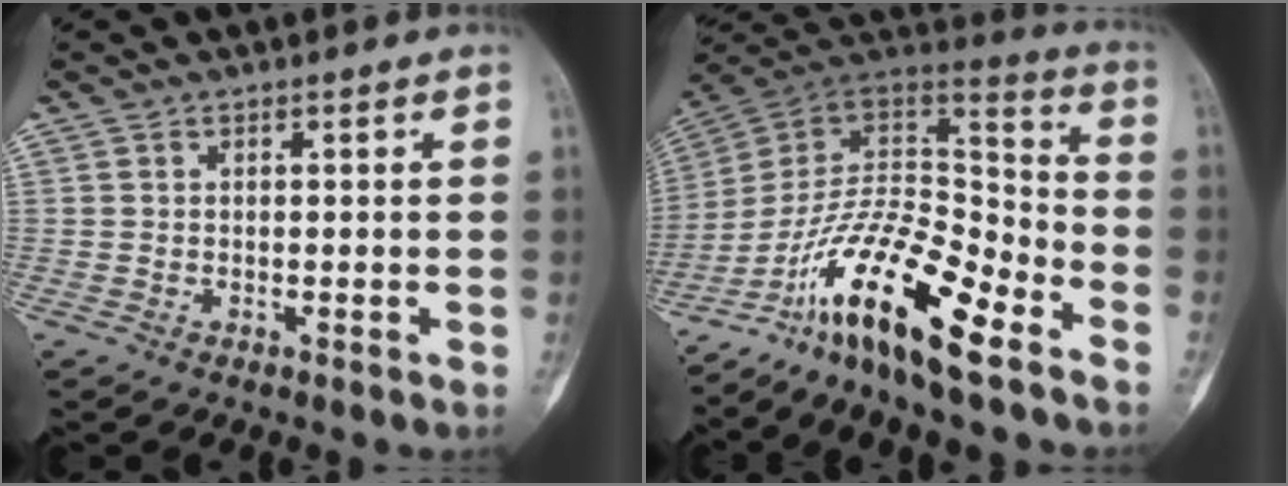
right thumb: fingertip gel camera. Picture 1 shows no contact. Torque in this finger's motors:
{"motor_torque": [2.03, 1.85, 1.72, -1.06, 0.17]}